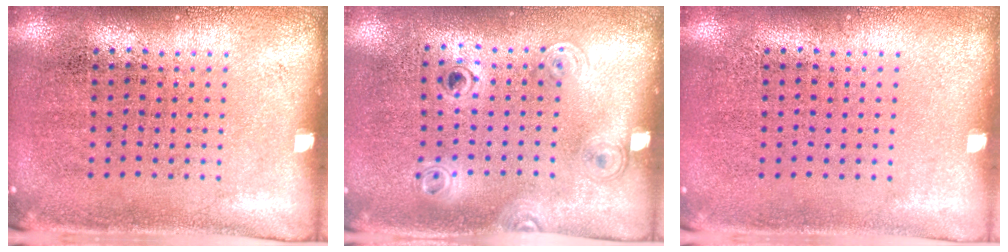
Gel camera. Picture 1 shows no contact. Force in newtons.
{"total": 1.1, "press": 0.9, "slide": 0.6}
{"total": 0.0}